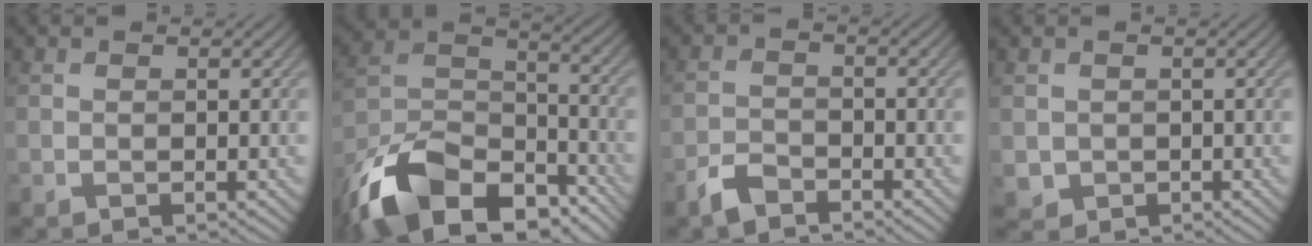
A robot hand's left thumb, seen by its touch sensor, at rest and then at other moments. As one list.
[{"total": 17.1, "force": [-11.9, 8.3, 9.0], "torque": [-0.221, -0.026, -0.211]}, {"total": 3.1, "force": [-2.5, 1.1, 1.3], "torque": [-0.029, 0.000, -0.059]}, {"total": 1.7, "force": [0.1, 1.6, 0.3], "torque": [-0.017, -0.011, 0.004]}]